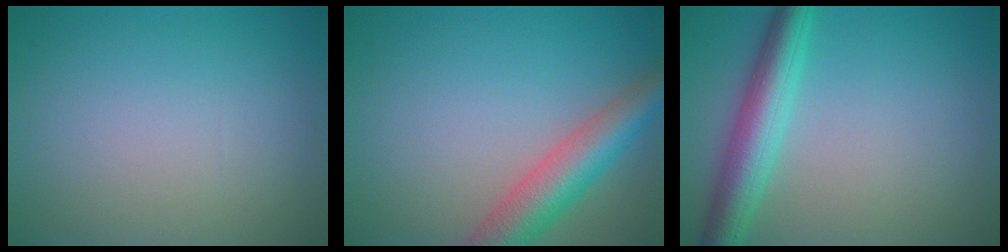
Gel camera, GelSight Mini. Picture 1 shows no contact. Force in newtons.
{"total": 5.8, "press": 5.8, "slide": 0.4}
{"total": 5.0, "press": 5.0, "slide": 0.1}